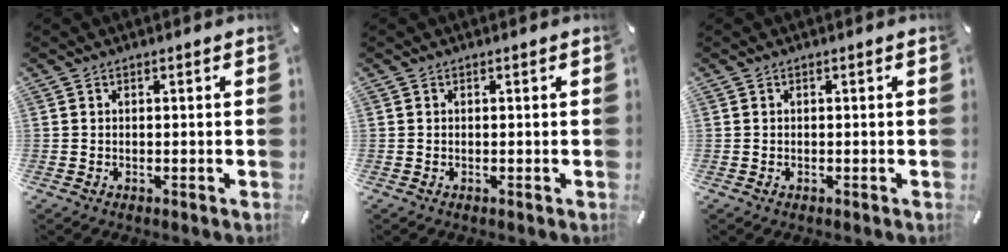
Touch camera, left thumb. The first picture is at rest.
{"total": 0.0}
{"total": 0.0}